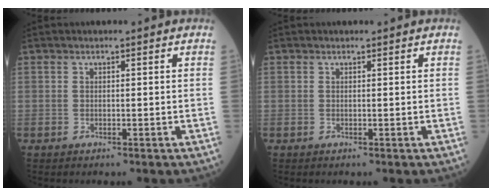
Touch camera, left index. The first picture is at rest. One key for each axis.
{"total": 0.0}